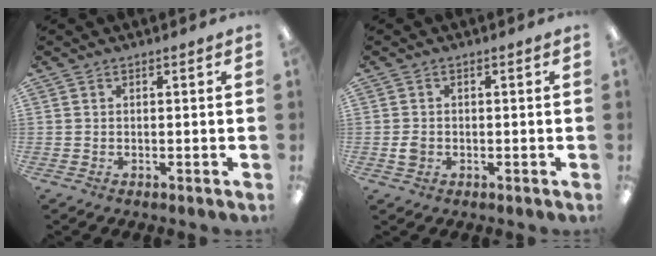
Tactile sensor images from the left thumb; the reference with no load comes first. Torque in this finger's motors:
{"motor_torque": [-0.04, 0.05, 0.18, -0.16, 0.00]}